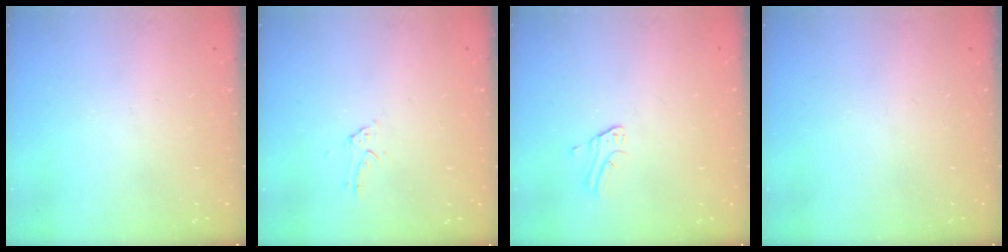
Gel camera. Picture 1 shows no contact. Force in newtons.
{"total": 1.1, "press": 1.1, "slide": 0.1}
{"total": 1.0, "press": 1.0, "slide": 0.1}
{"total": 0.0}